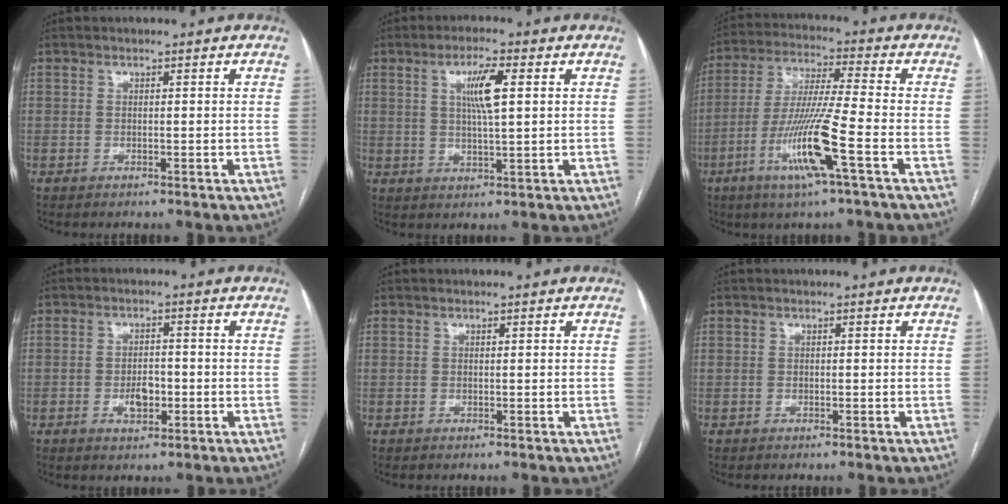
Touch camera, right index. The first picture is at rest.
{"total": 6.3, "force": [1.8, 0.7, 5.9], "torque": [-0.109, 0.003, 0.033]}
{"total": 12.7, "force": [-5.0, -0.7, 11.6], "torque": [-0.233, -0.017, -0.100]}
{"total": 3.8, "force": [-1.1, 2.0, 3.1], "torque": [-0.051, 0.003, -0.015]}
{"total": 0.0}
{"total": 0.0}